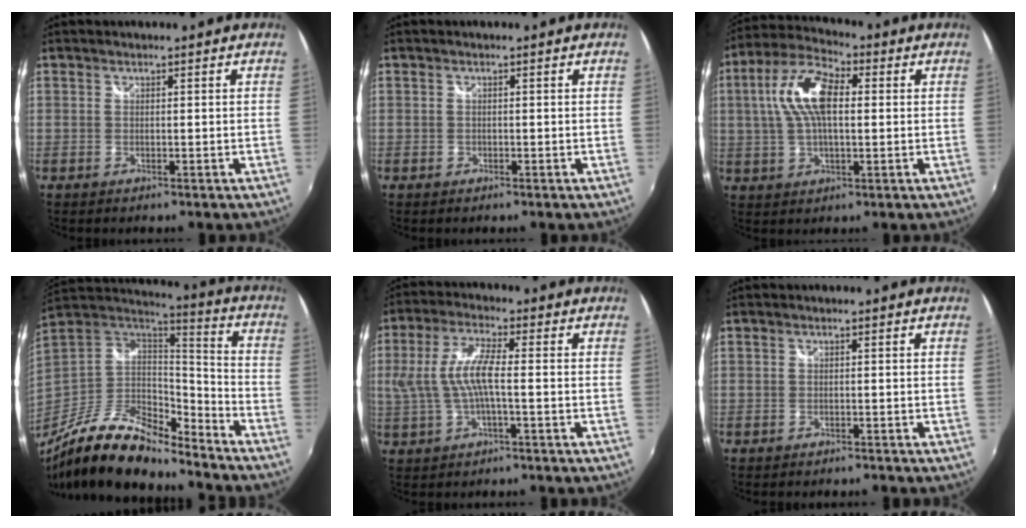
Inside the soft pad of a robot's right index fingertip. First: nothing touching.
{"total": 0.8, "force": [-0.5, 0.5, 0.0], "torque": [0.000, -0.003, -0.009]}
{"total": 12.0, "force": [1.9, 5.5, 10.5], "torque": [-0.208, 0.023, 0.029]}
{"total": 21.8, "force": [-15.9, 7.4, 13.0], "torque": [-0.250, -0.030, -0.282]}
{"total": 8.4, "force": [-0.7, 2.1, 8.1], "torque": [-0.169, 0.003, -0.005]}
{"total": 1.4, "force": [-1.4, 0.4, 0.2], "torque": [-0.009, -0.007, -0.021]}